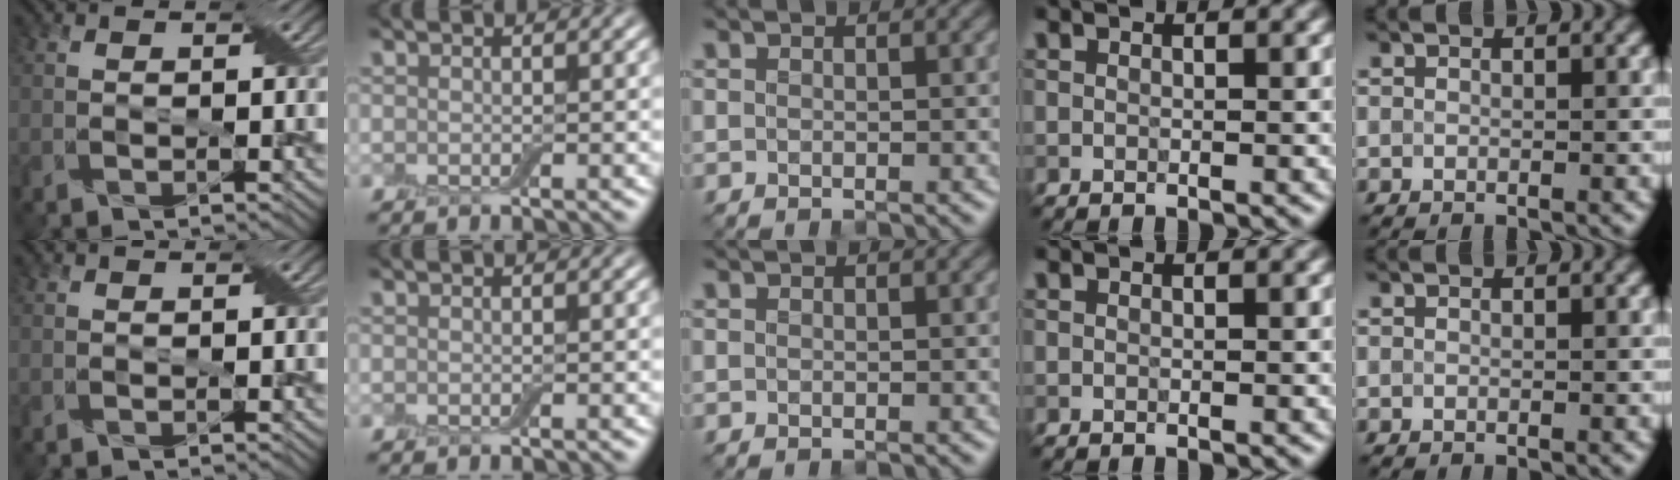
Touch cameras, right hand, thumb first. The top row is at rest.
{}